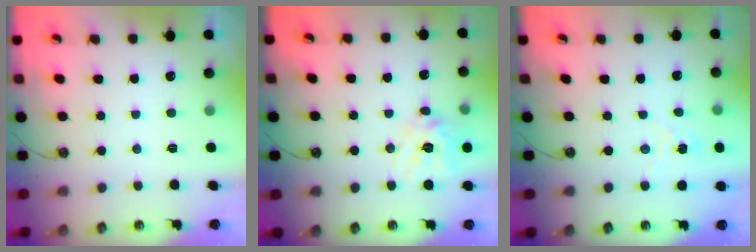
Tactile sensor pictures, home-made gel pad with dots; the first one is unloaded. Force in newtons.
{"total": 12.7, "press": 12.6, "slide": 1.4}
{"total": 1.0, "press": 1.0, "slide": 0.2}